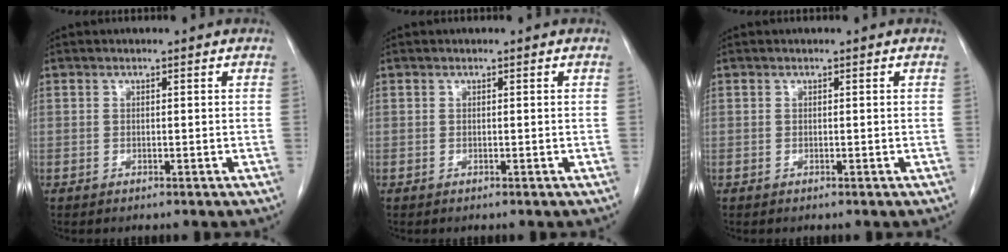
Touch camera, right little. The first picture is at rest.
{"total": 0.0}
{"total": 0.0}